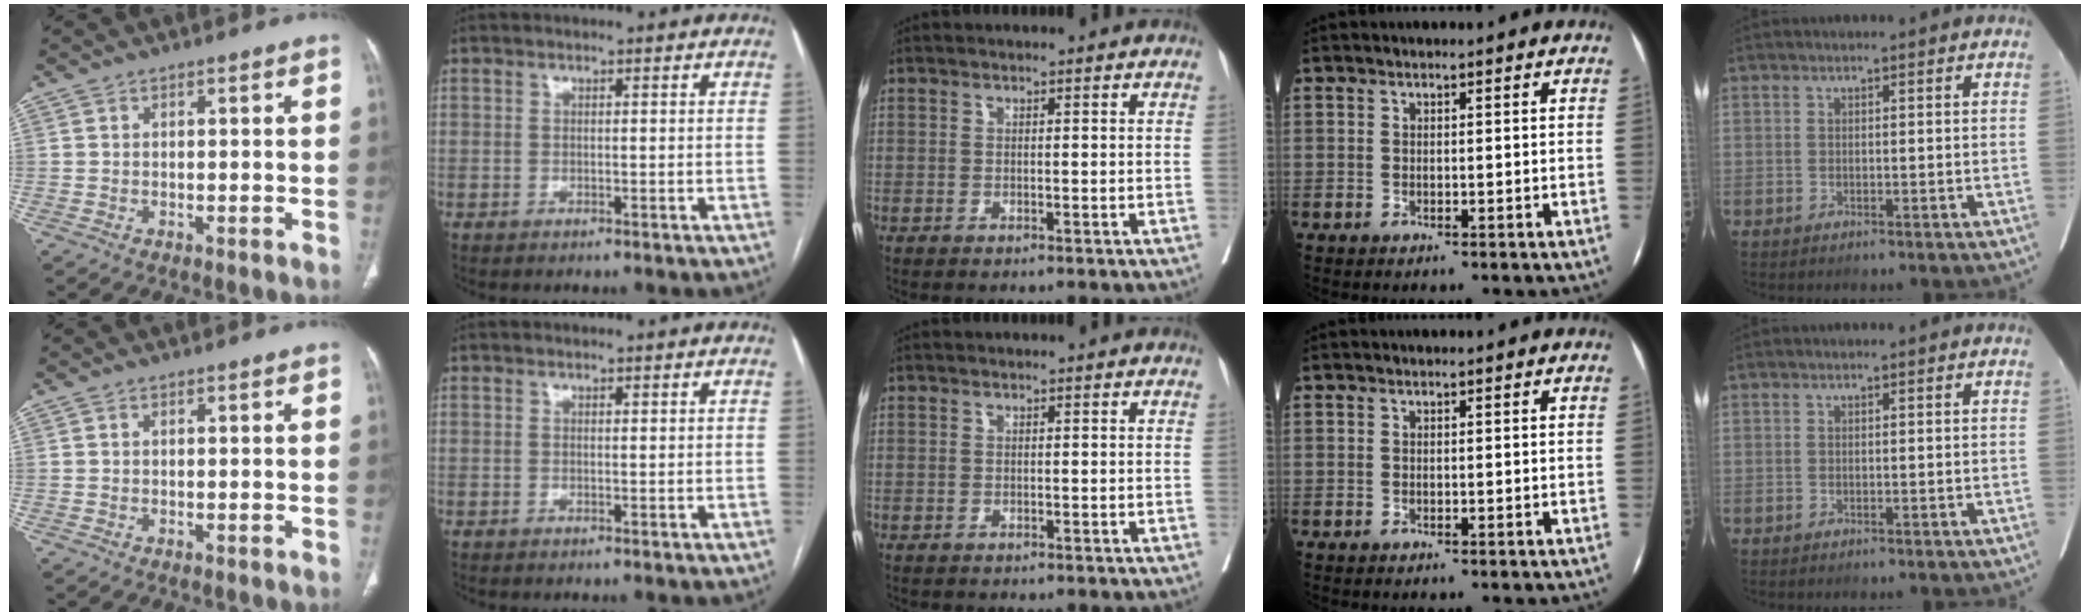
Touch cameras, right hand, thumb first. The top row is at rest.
{}